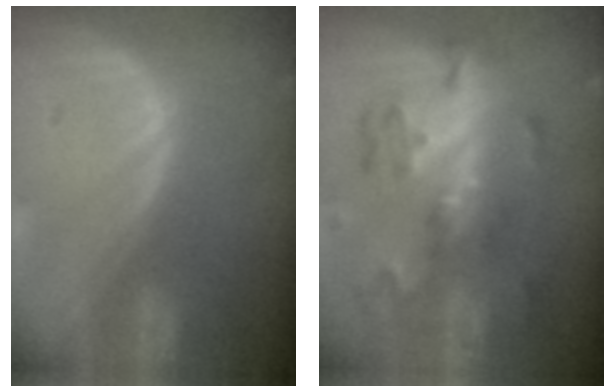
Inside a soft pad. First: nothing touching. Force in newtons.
{"total": 8.8, "press": 7.8, "slide": 4.1}